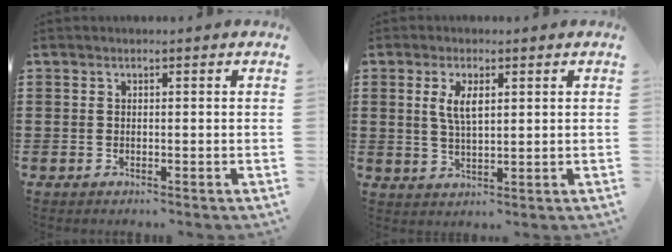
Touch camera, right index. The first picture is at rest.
{"total": 4.3, "force": [1.3, 1.6, 3.7], "torque": [-0.079, 0.005, 0.021]}